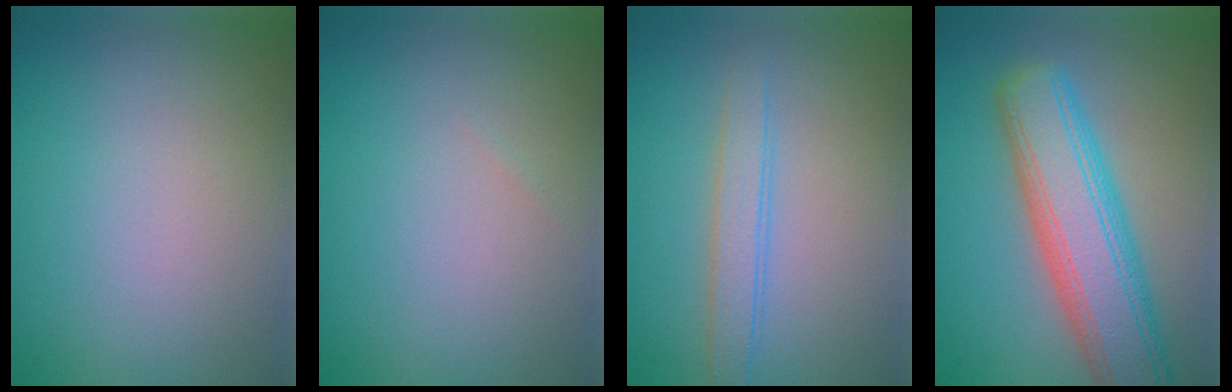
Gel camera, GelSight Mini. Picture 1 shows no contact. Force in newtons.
{"total": 0.0}
{"total": 2.2, "press": 2.2, "slide": 0.1}
{"total": 8.6, "press": 8.6, "slide": 0.4}